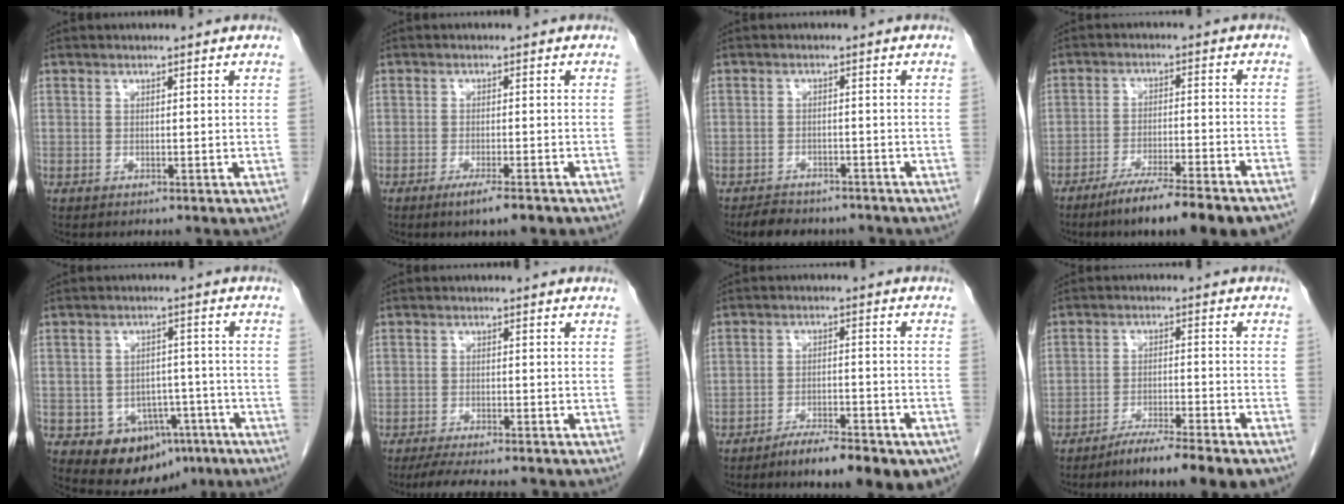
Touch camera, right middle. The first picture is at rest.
{"total": 4.5, "force": [-3.1, 0.4, 3.2], "torque": [-0.047, -0.009, -0.044]}
{"total": 6.5, "force": [-5.6, 2.7, 2.0], "torque": [-0.035, -0.002, -0.075]}
{"total": 14.0, "force": [-11.2, 0.4, 8.3], "torque": [-0.106, -0.023, -0.171]}
{"total": 10.1, "force": [-5.5, 7.3, 4.4], "torque": [-0.051, 0.022, -0.067]}
{"total": 9.4, "force": [-8.3, 1.5, 4.2], "torque": [-0.063, -0.013, -0.121]}
{"total": 11.5, "force": [-8.8, 2.5, 6.8], "torque": [-0.076, 0.007, -0.129]}
{"total": 8.1, "force": [-6.6, -0.7, 4.7], "torque": [-0.062, -0.020, -0.107]}